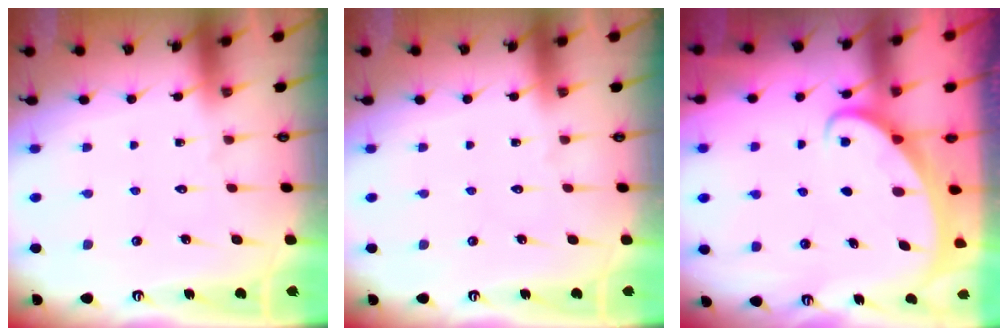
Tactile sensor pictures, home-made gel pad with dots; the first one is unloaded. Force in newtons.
{"total": 0.0}
{"total": 2.1, "press": 2.1, "slide": 0.2}